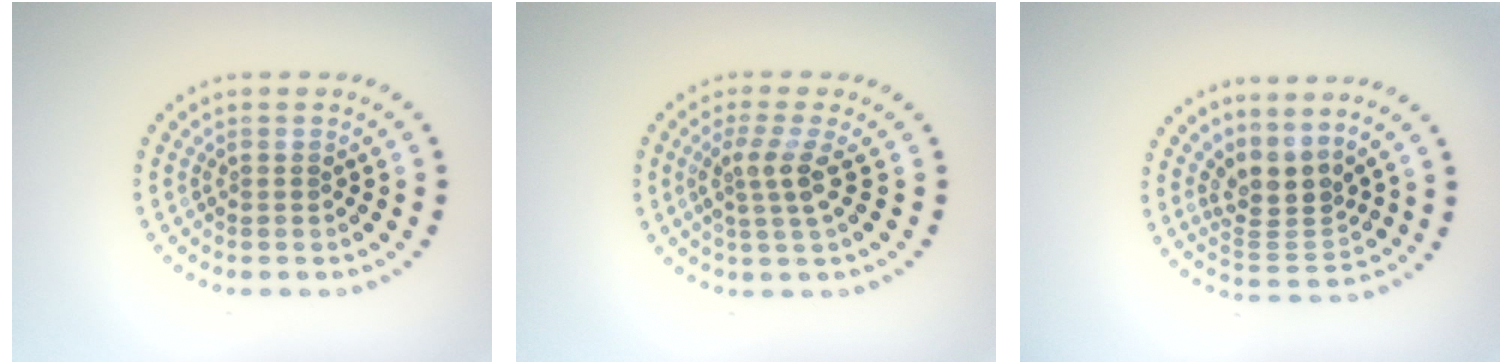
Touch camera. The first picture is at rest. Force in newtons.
{"total": 2.7, "press": 2.0, "slide": 1.8}
{"total": 3.3, "press": 2.4, "slide": 2.2}